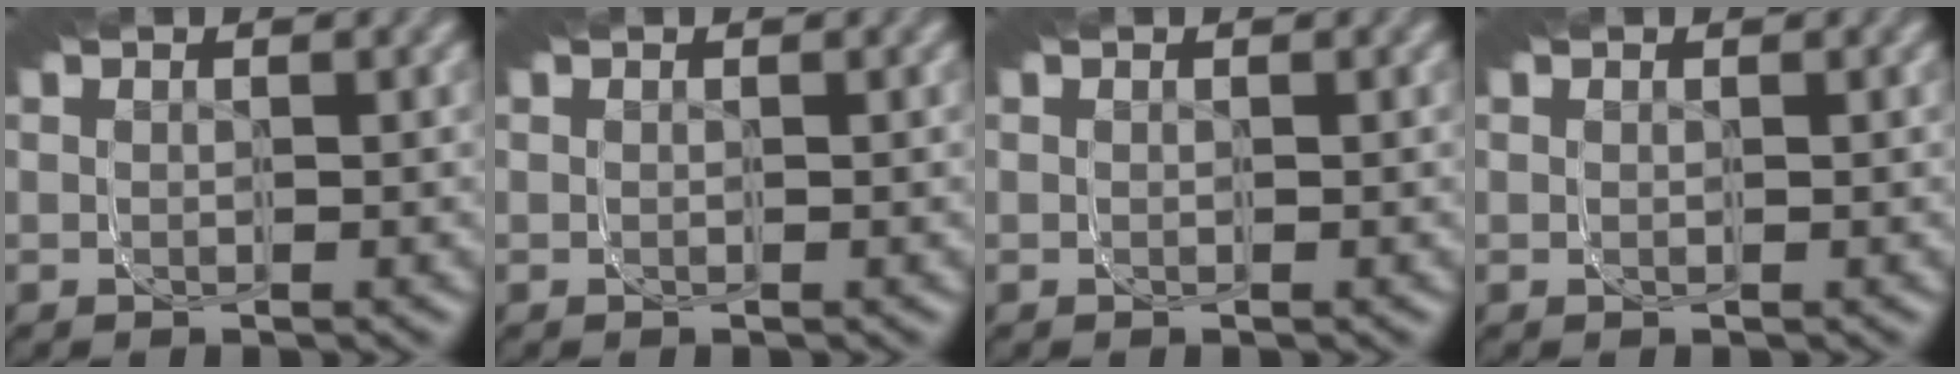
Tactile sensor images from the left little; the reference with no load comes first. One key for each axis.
{"total": 0.0}
{"total": 0.0}
{"total": 0.0}